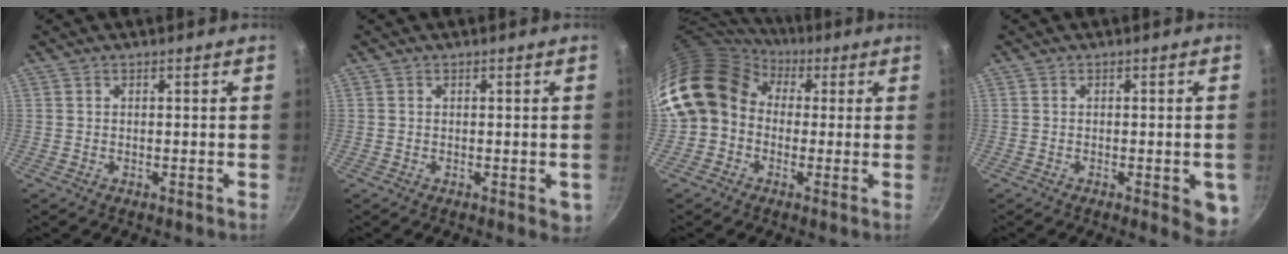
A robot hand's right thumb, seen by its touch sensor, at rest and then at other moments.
{"total": 2.5, "force": [-0.4, 1.2, 2.1], "torque": [-0.018, -0.006, -0.004]}
{"total": 13.1, "force": [1.7, 11.1, 6.8], "torque": [-0.102, 0.024, 0.008]}
{"total": 5.7, "force": [-1.8, 1.8, 5.1], "torque": [-0.044, 0.000, -0.021]}